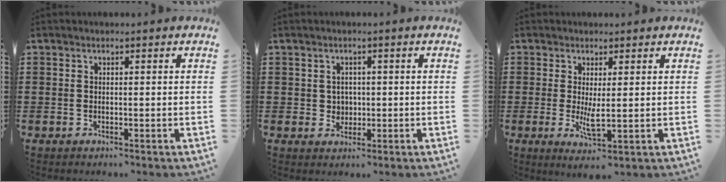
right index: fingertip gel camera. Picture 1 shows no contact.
{"total": 2.1, "force": [0.2, 2.0, 0.5], "torque": [-0.010, 0.007, -0.002]}
{"total": 3.4, "force": [0.3, 0.8, 3.3], "torque": [-0.063, -0.008, 0.002]}